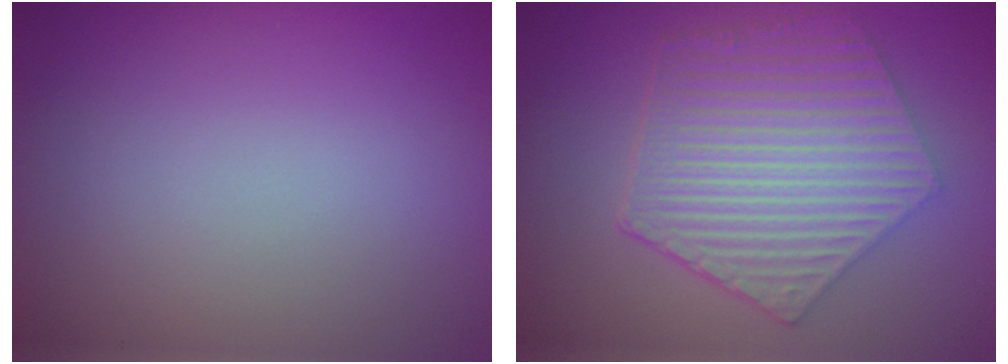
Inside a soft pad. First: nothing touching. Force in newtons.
{"total": 6.9, "press": 4.9, "slide": 4.8}